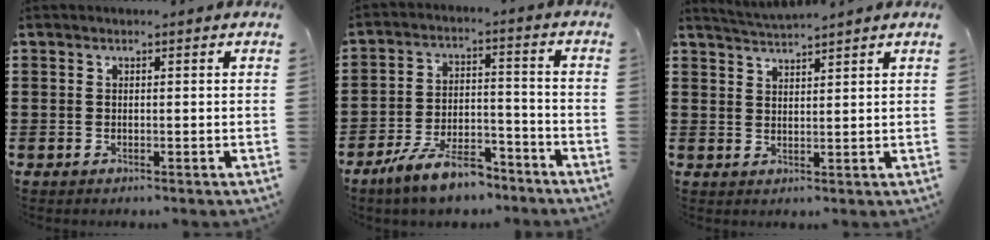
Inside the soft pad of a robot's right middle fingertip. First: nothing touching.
{"total": 9.2, "force": [-7.4, 2.6, 4.9], "torque": [-0.094, 0.018, -0.140]}
{"total": 2.8, "force": [2.8, -0.4, -0.1], "torque": [-0.009, -0.007, 0.052]}